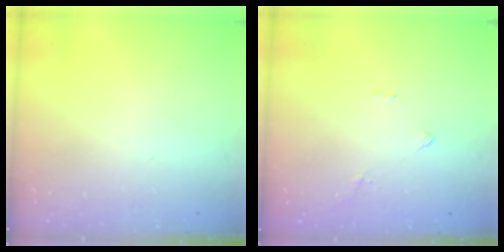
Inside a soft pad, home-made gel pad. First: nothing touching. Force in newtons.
{"total": 2.5, "press": 2.5, "slide": 0.4}